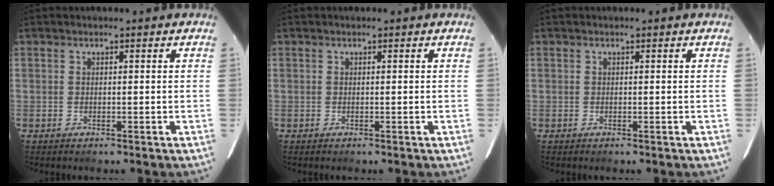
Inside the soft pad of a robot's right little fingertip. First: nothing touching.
{"total": 0.0}
{"total": 0.0}